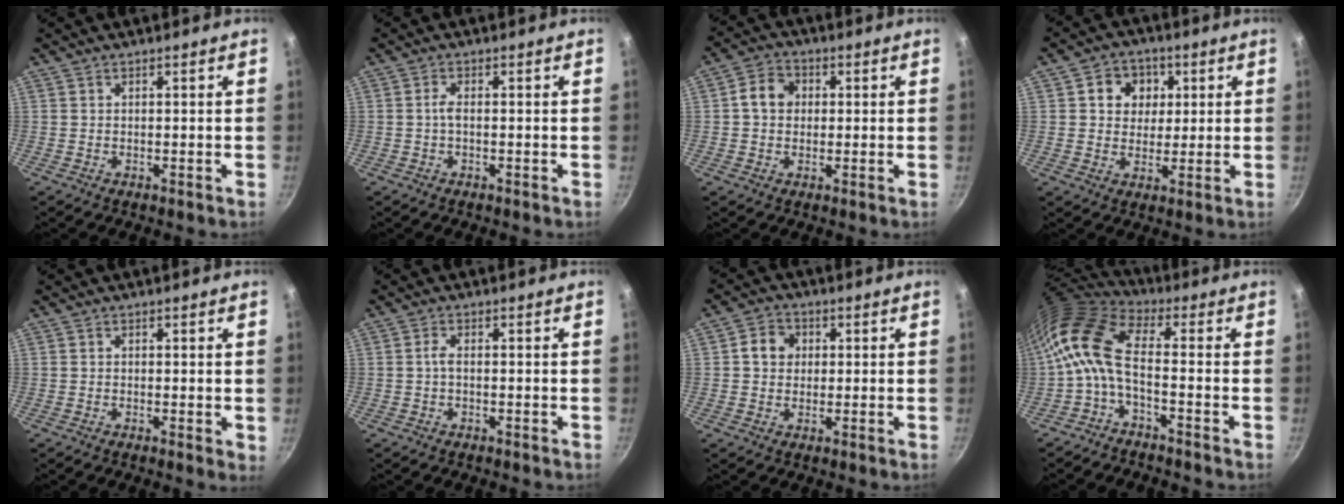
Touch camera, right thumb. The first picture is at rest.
{"total": 1.5, "force": [-0.3, 0.5, 1.4], "torque": [-0.036, 0.006, -0.009]}
{"total": 5.8, "force": [0.7, 4.8, 3.2], "torque": [-0.035, 0.012, 0.000]}
{"total": 7.6, "force": [2.1, 6.6, 3.1], "torque": [-0.010, -0.002, 0.025]}
{"total": 1.2, "force": [0.1, 0.4, 1.1], "torque": [-0.015, -0.003, -0.002]}
{"total": 1.4, "force": [-0.3, 0.5, 1.3], "torque": [-0.035, 0.006, -0.009]}
{"total": 5.1, "force": [0.9, 4.4, 2.4], "torque": [-0.016, 0.007, 0.005]}
{"total": 10.9, "force": [-1.7, 4.6, 9.7], "torque": [-0.213, 0.030, -0.048]}